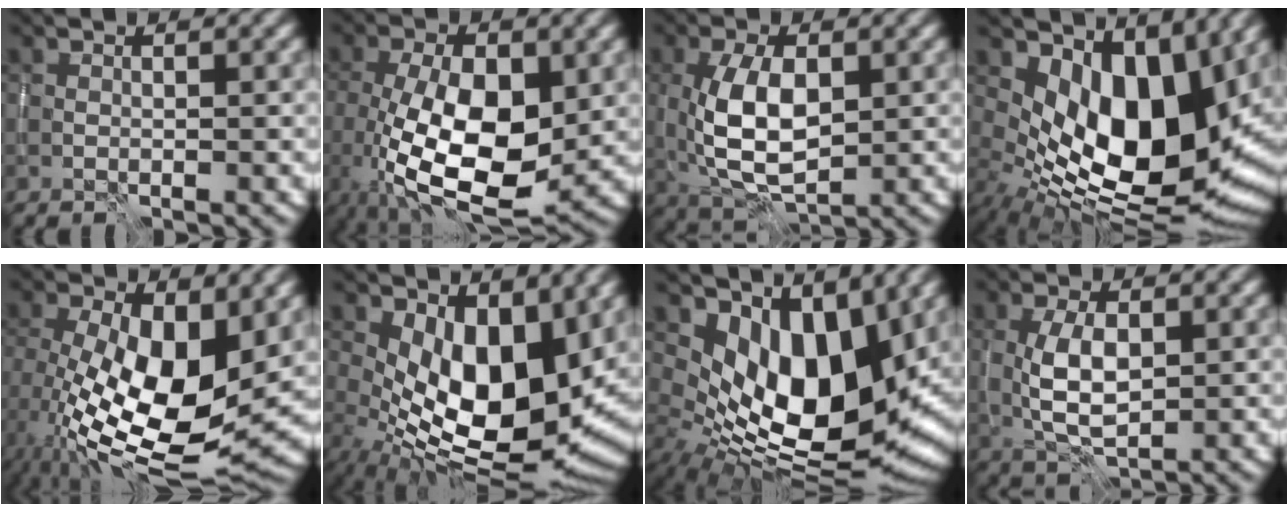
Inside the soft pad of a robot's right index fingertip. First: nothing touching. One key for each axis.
{"total": 11.9, "fx": -2.0, "fy": 5.6, "fz": 10.3, "tx": -0.192, "ty": -0.015, "tz": -0.034}
{"total": 6.8, "fx": 0.0, "fy": 3.4, "fz": 5.9, "tx": -0.126, "ty": -0.002, "tz": 0.003}
{"total": 13.4, "fx": 2.2, "fy": 7.4, "fz": 11.0, "tx": -0.172, "ty": -0.024, "tz": 0.043}
{"total": 13.5, "fx": -0.6, "fy": 6.5, "fz": 11.8, "tx": -0.211, "ty": -0.022, "tz": -0.006}
{"total": 11.9, "fx": 0.5, "fy": 6.0, "fz": 10.3, "tx": -0.162, "ty": -0.027, "tz": 0.013}
{"total": 12.9, "fx": 3.3, "fy": 6.7, "fz": 10.5, "tx": -0.173, "ty": -0.015, "tz": 0.066}
{"total": 4.4, "fx": 0.0, "fy": 2.1, "fz": 3.8, "tx": -0.083, "ty": 0.000, "tz": 0.004}